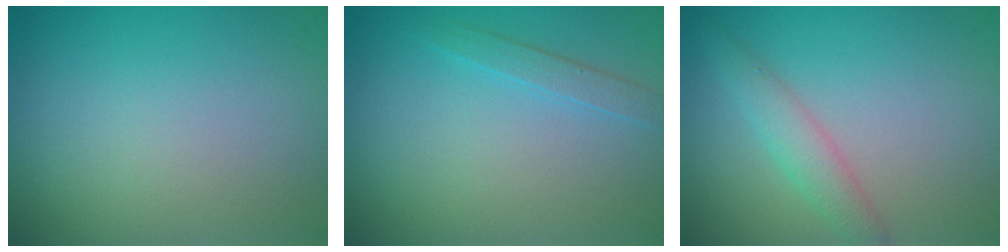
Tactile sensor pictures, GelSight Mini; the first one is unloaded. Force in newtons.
{"total": 1.4, "press": 1.4, "slide": 0.0}
{"total": 2.3, "press": 2.3, "slide": 0.1}